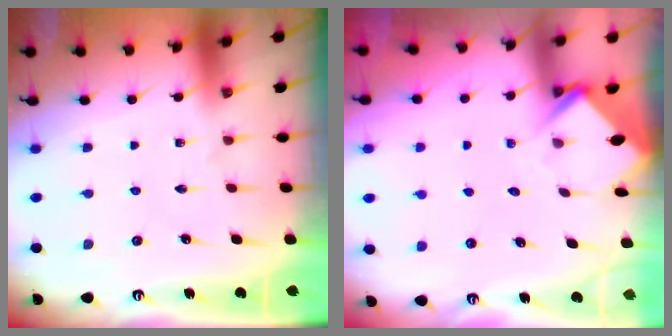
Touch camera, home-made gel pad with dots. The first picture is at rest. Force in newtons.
{"total": 4.0, "press": 4.0, "slide": 0.2}